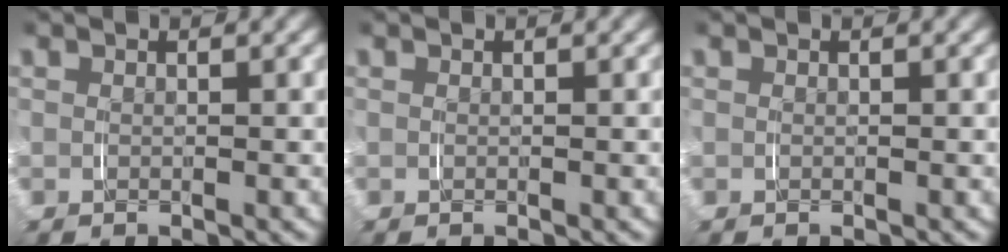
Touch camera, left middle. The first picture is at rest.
{"total": 0.0}
{"total": 0.0}